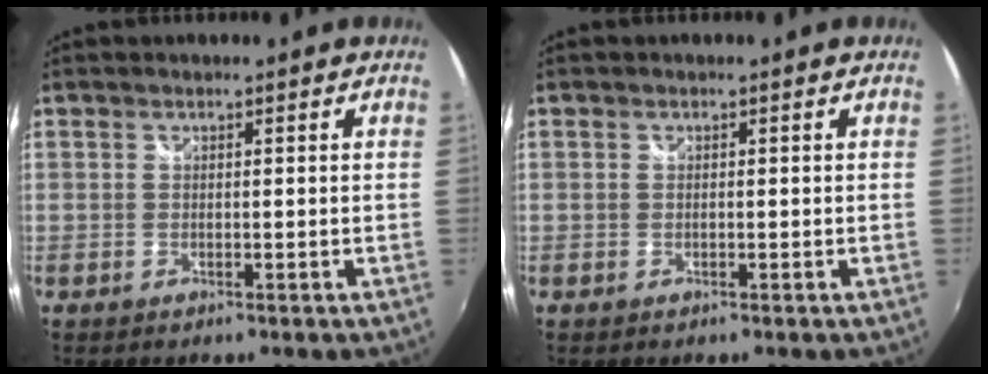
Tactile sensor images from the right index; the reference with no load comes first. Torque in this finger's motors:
{"motor_torque": [-0.33, 0.19, 0.03, 0.01]}